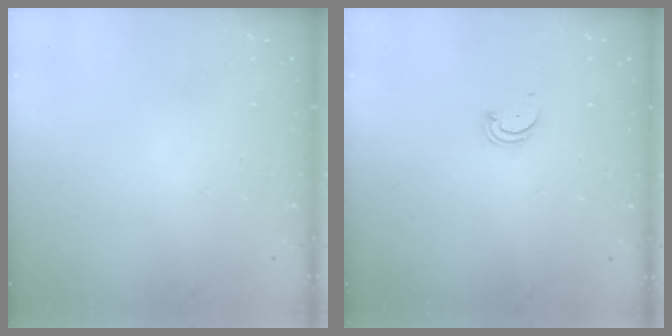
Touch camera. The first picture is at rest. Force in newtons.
{"total": 1.8, "press": 1.8, "slide": 0.2}